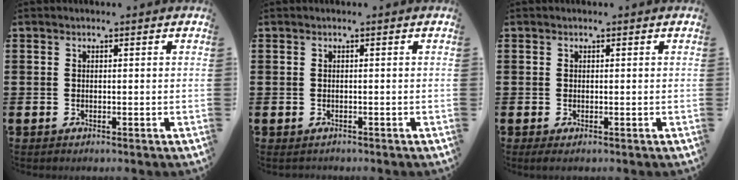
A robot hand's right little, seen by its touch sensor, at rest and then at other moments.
{"total": 0.8, "force": [-0.8, 0.1, 0.0], "torque": [-0.003, 0.000, -0.016]}
{"total": 0.9, "force": [-0.7, 0.1, 0.6], "torque": [-0.011, -0.002, -0.013]}